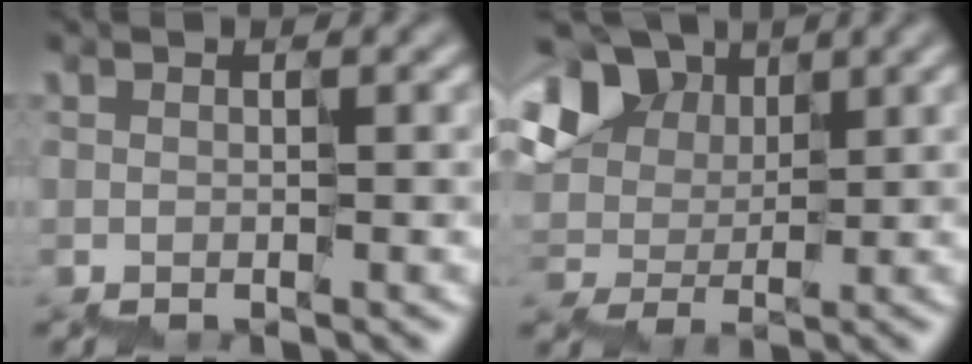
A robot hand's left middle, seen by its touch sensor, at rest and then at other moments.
{"total": 7.9, "force": [4.7, 5.2, 3.7], "torque": [-0.080, 0.035, 0.070]}